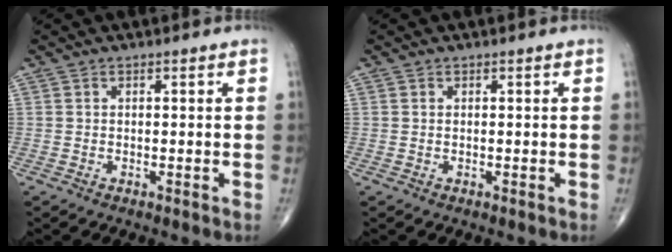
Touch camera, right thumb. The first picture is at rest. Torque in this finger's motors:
{"motor_torque": [-0.25, 0.09, -0.19, -0.11, 0.01]}